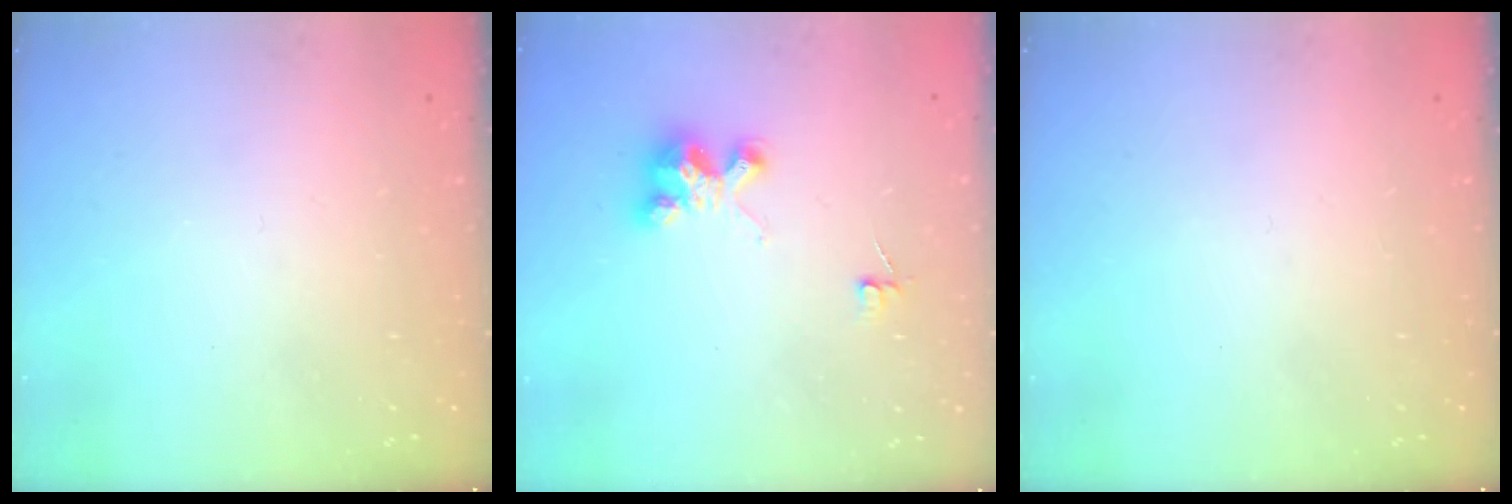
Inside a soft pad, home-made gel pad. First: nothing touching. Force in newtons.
{"total": 4.1, "press": 4.1, "slide": 0.2}
{"total": 0.0}